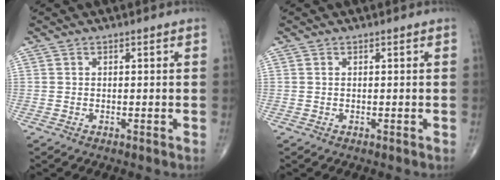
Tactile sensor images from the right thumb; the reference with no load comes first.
{"total": 0.0}